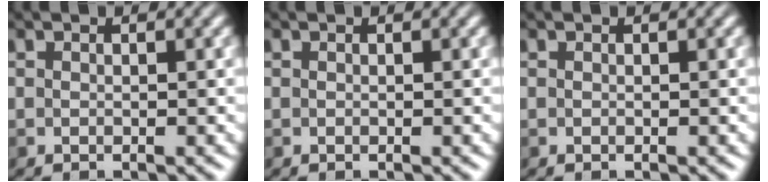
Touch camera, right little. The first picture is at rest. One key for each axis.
{"total": 0.0}
{"total": 0.0}